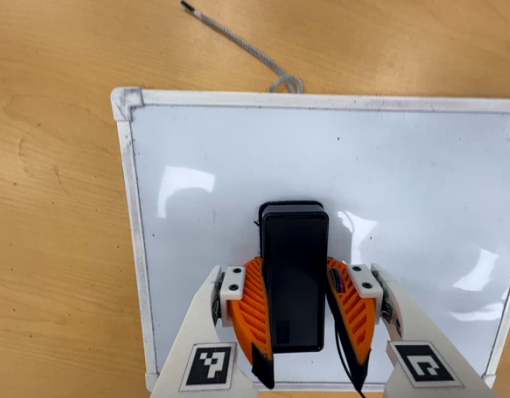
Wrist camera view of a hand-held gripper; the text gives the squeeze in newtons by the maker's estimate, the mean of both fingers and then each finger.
{"total": 14.3, "left": 14.2, "right": 14.4}